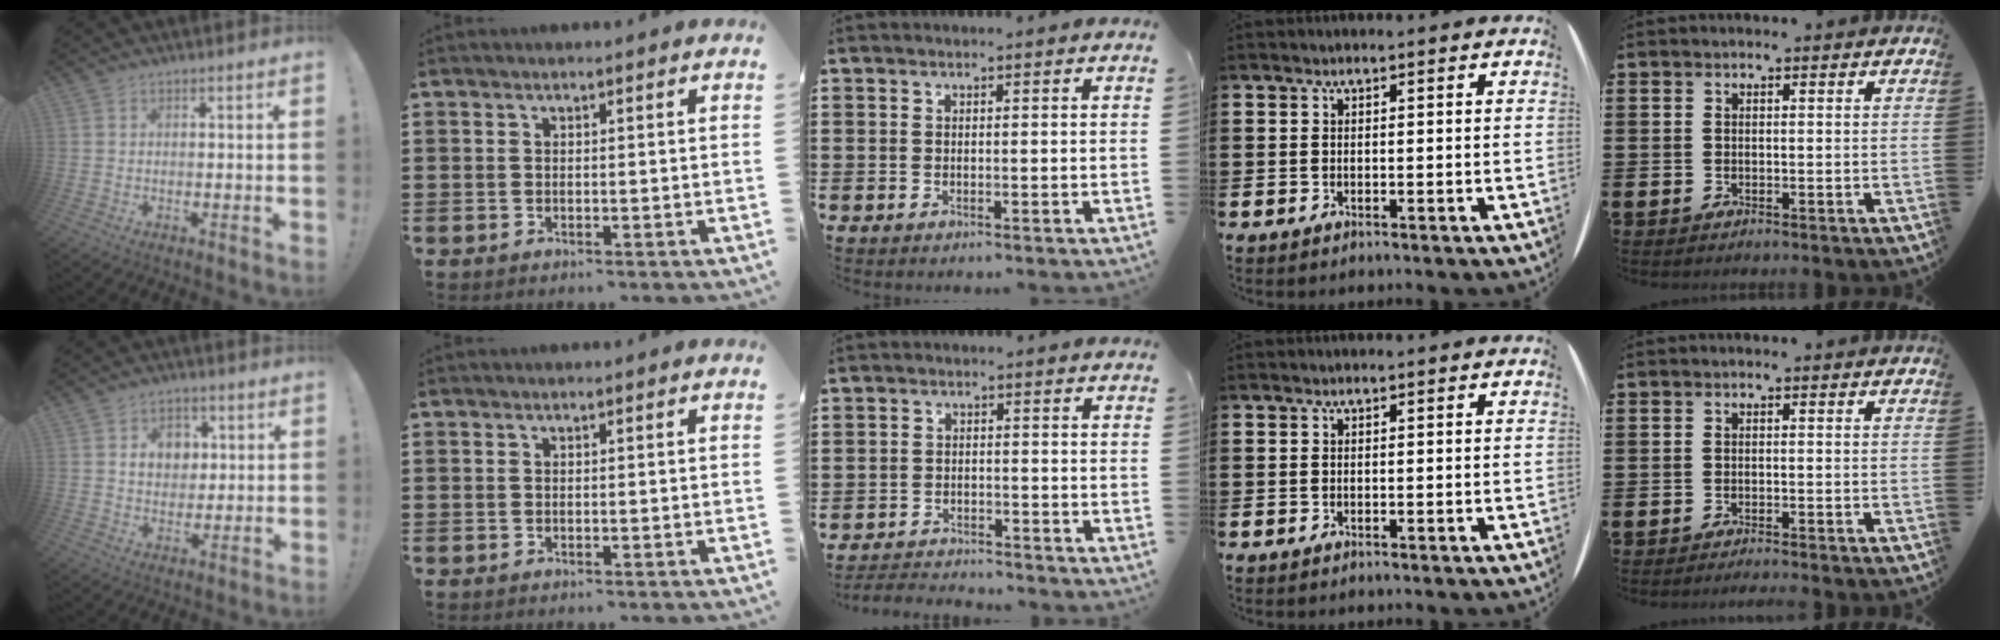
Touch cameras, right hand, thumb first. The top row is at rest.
{"thumb": {"total": 7.8, "force": [2.2, 6.5, 3.6], "torque": [-0.042, -0.011, 0.040]}, "middle": {"total": 3.2, "force": [-3.1, 0.6, -0.3], "torque": [-0.004, -0.002, -0.068]}, "little": {"total": 0.8, "force": [-0.7, -0.2, 0.1], "torque": [-0.002, -0.001, -0.015]}}